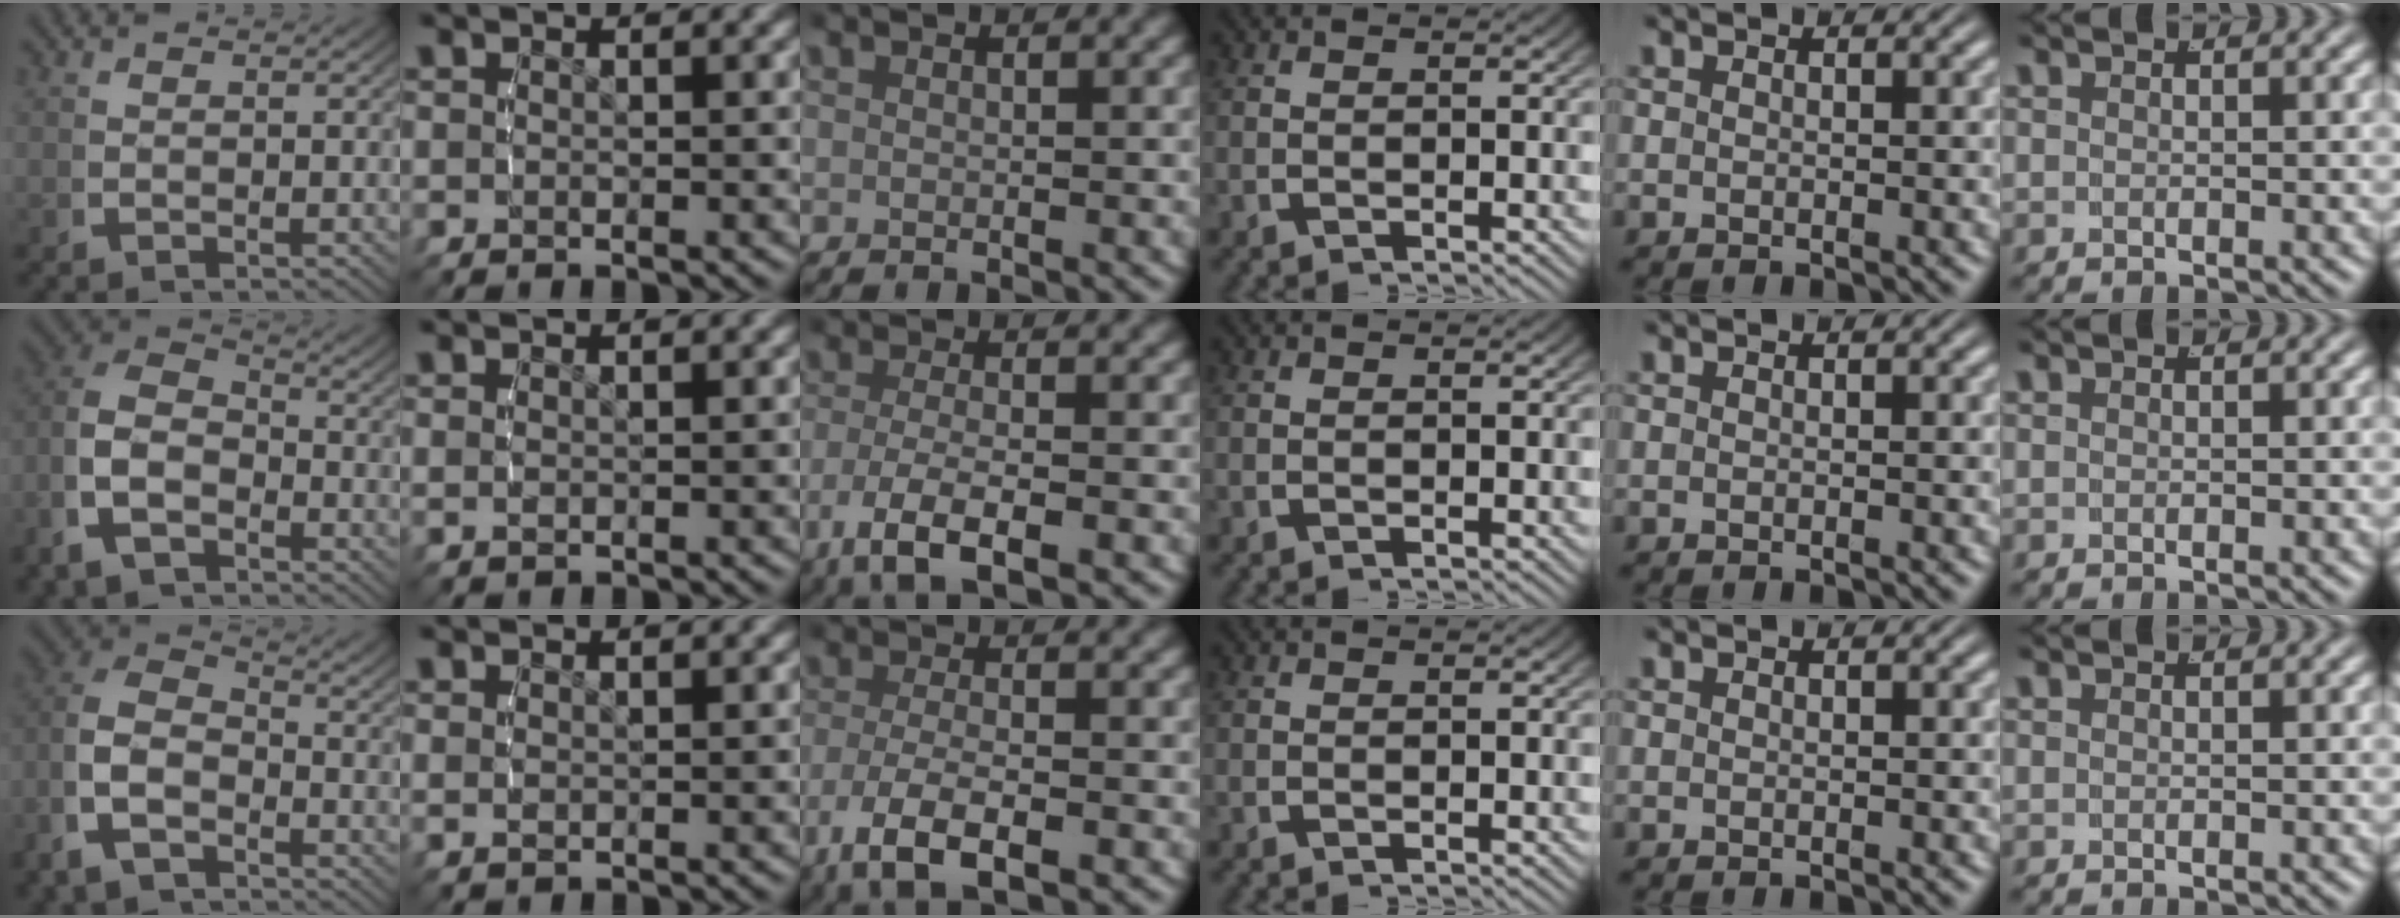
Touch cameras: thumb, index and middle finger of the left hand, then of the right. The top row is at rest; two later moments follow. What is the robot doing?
{"motion": "lift_and_place", "object": "cloth"}